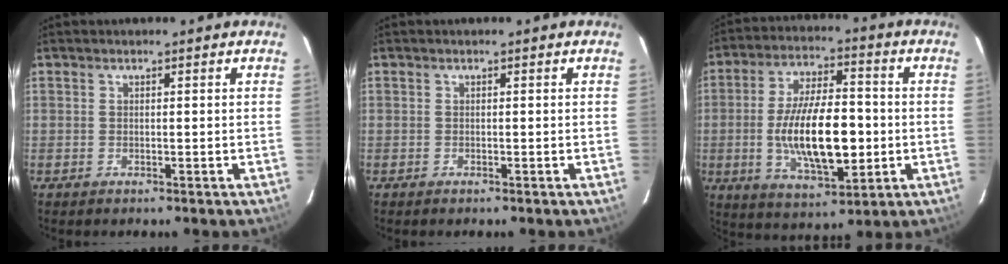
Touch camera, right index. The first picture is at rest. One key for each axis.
{"total": 0.0}
{"total": 16.7, "fx": -2.2, "fy": 6.8, "fz": 15.1, "tx": -0.282, "ty": -0.003, "tz": -0.030}